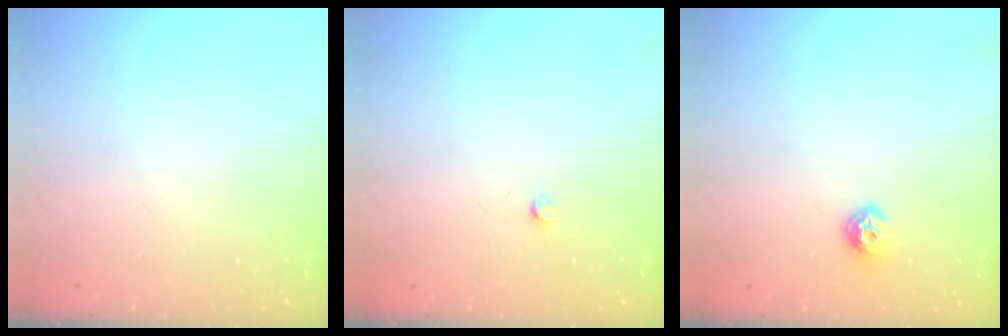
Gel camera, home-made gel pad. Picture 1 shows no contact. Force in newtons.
{"total": 2.5, "press": 2.5, "slide": 0.4}
{"total": 6.8, "press": 6.8, "slide": 0.3}